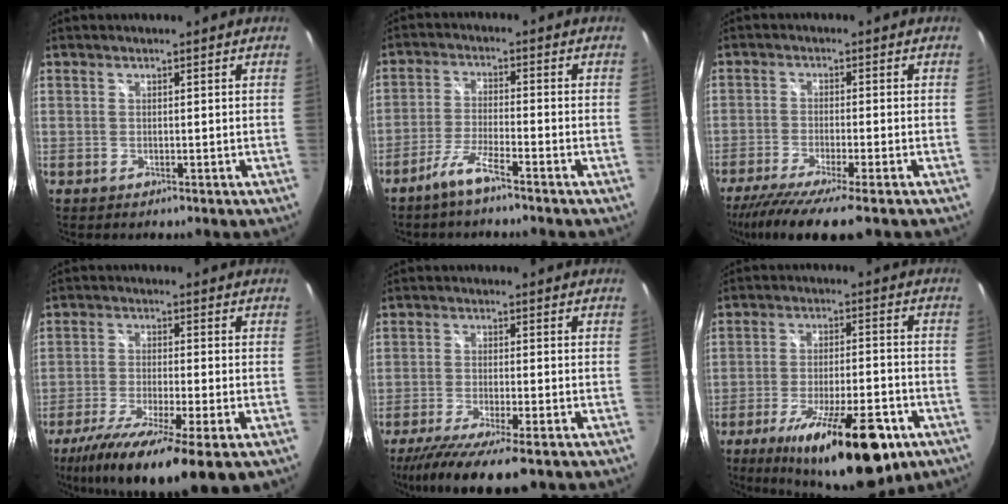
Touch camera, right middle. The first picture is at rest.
{"total": 5.4, "force": [-4.2, 0.4, 3.3], "torque": [-0.083, 0.000, -0.084]}
{"total": 10.9, "force": [-8.5, 0.2, 6.7], "torque": [-0.139, -0.038, -0.141]}
{"total": 15.3, "force": [-9.4, 2.2, 11.9], "torque": [-0.228, -0.052, -0.160]}
{"total": 12.6, "force": [-9.5, 1.9, 8.1], "torque": [-0.167, -0.043, -0.155]}
{"total": 20.7, "force": [-12.5, 6.2, 15.3], "torque": [-0.250, -0.033, -0.182]}